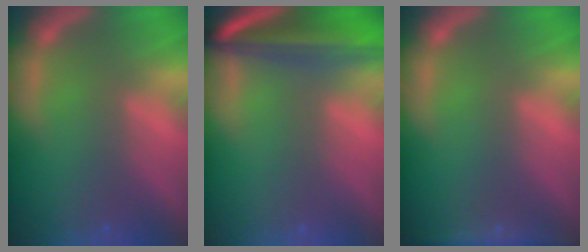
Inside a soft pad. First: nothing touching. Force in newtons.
{"total": 10.1}
{"total": 3.5}